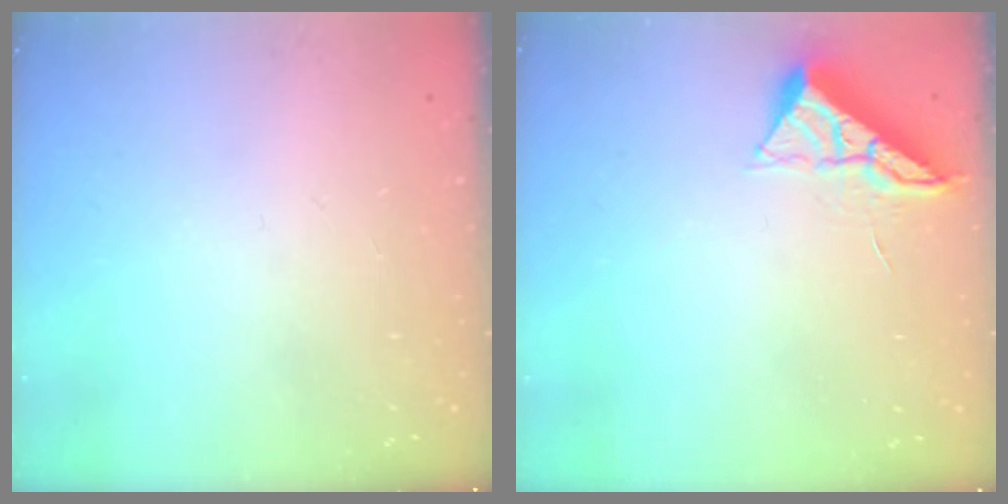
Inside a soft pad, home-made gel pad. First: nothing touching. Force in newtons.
{"total": 6.0, "press": 5.9, "slide": 0.6}